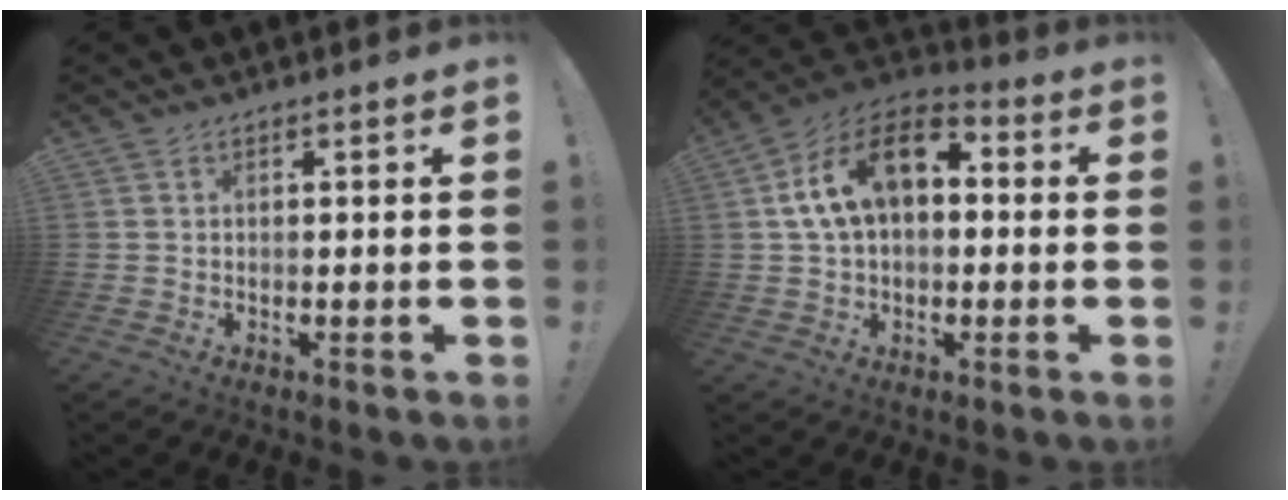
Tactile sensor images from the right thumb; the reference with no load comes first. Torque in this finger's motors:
{"motor_torque": [0.05, 1.04, 0.34, -0.12, 0.14]}